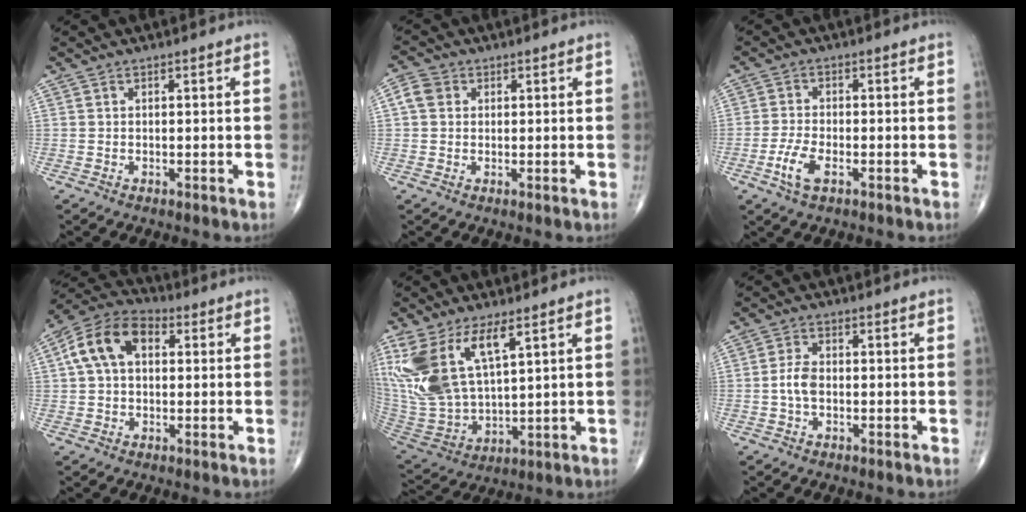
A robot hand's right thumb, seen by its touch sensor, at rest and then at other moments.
{"total": 3.5, "force": [0.8, 3.0, 1.7], "torque": [-0.027, 0.009, 0.010]}
{"total": 5.0, "force": [-2.1, 2.2, 3.9], "torque": [-0.087, 0.008, -0.039]}
{"total": 11.5, "force": [2.4, 7.5, 8.5], "torque": [-0.156, 0.031, 0.032]}
{"total": 18.4, "force": [8.1, 8.4, 14.2], "torque": [-0.299, -0.032, 0.175]}
{"total": 3.5, "force": [-0.6, 2.0, 2.8], "torque": [-0.060, 0.009, -0.016]}